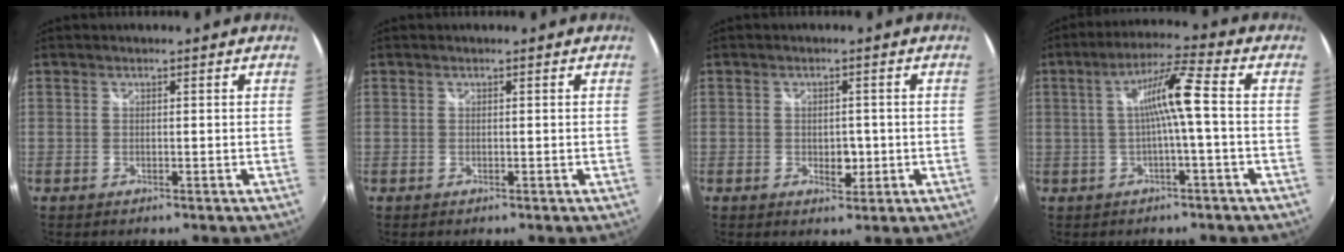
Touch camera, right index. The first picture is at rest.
{"total": 0.0}
{"total": 2.9, "force": [-0.5, 2.0, 2.0], "torque": [-0.032, 0.001, -0.003]}
{"total": 7.5, "force": [-0.7, -0.4, 7.5], "torque": [-0.145, 0.013, -0.007]}